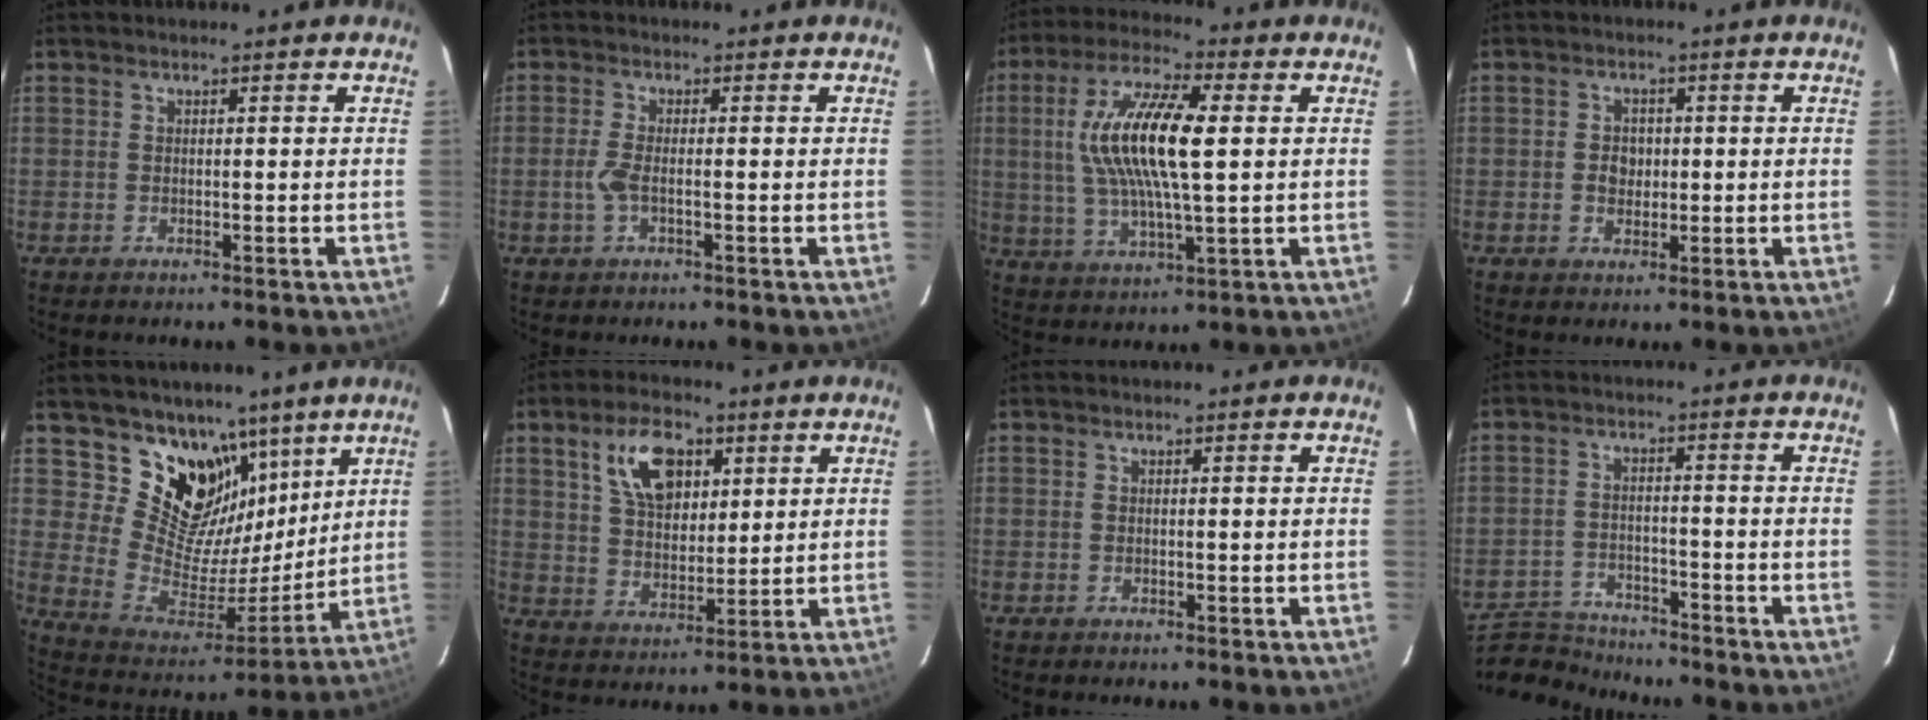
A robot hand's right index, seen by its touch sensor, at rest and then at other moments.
{"total": 3.1, "force": [-0.9, 0.7, 2.9], "torque": [-0.066, -0.001, -0.018]}
{"total": 15.8, "force": [2.4, 4.2, 15.1], "torque": [-0.292, 0.011, 0.043]}
{"total": 3.3, "force": [-0.1, 2.8, 1.7], "torque": [-0.029, 0.007, 0.000]}
{"total": 17.3, "force": [11.3, 10.9, 7.3], "torque": [-0.144, -0.019, 0.215]}
{"total": 10.9, "force": [4.9, 6.1, 7.6], "torque": [-0.139, 0.020, 0.093]}
{"total": 0.0}
{"total": 9.6, "force": [-9.1, 2.6, 1.4], "torque": [-0.054, 0.012, -0.158]}